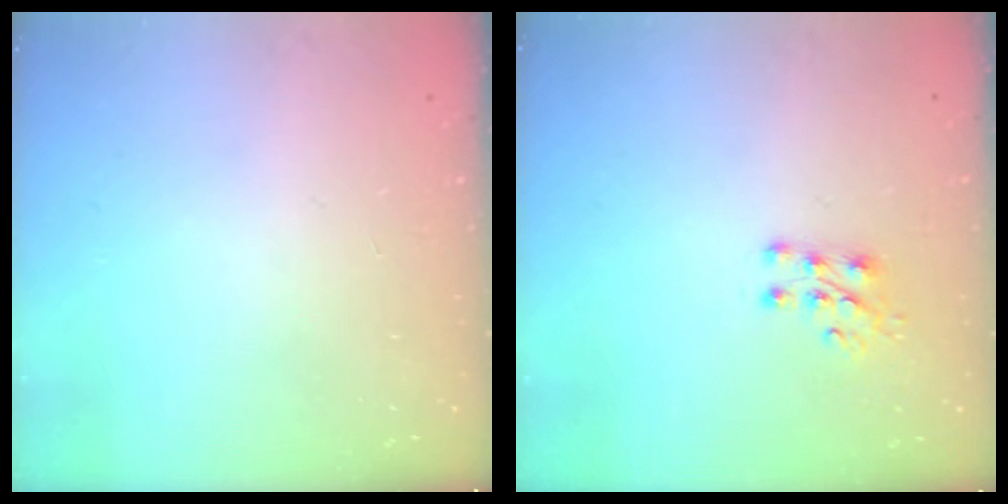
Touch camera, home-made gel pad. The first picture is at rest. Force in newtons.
{"total": 7.1, "press": 7.0, "slide": 0.9}